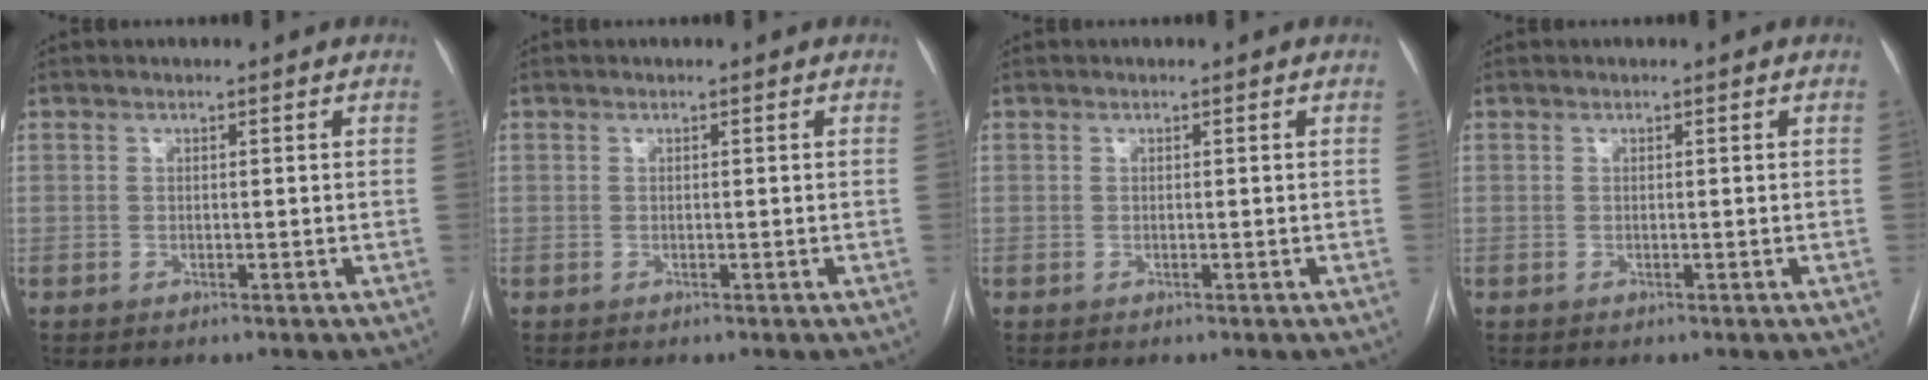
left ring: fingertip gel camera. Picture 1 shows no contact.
{"total": 0.0}
{"total": 0.0}
{"total": 0.0}